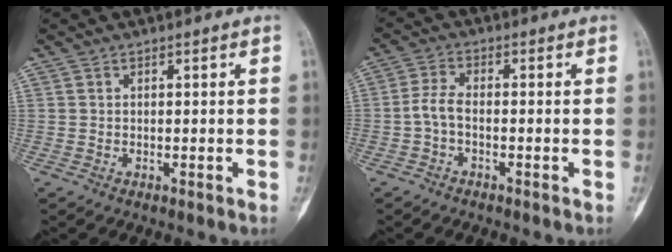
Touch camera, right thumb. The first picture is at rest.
{"total": 3.2, "force": [-1.0, 1.6, 2.6], "torque": [-0.058, 0.014, -0.027]}